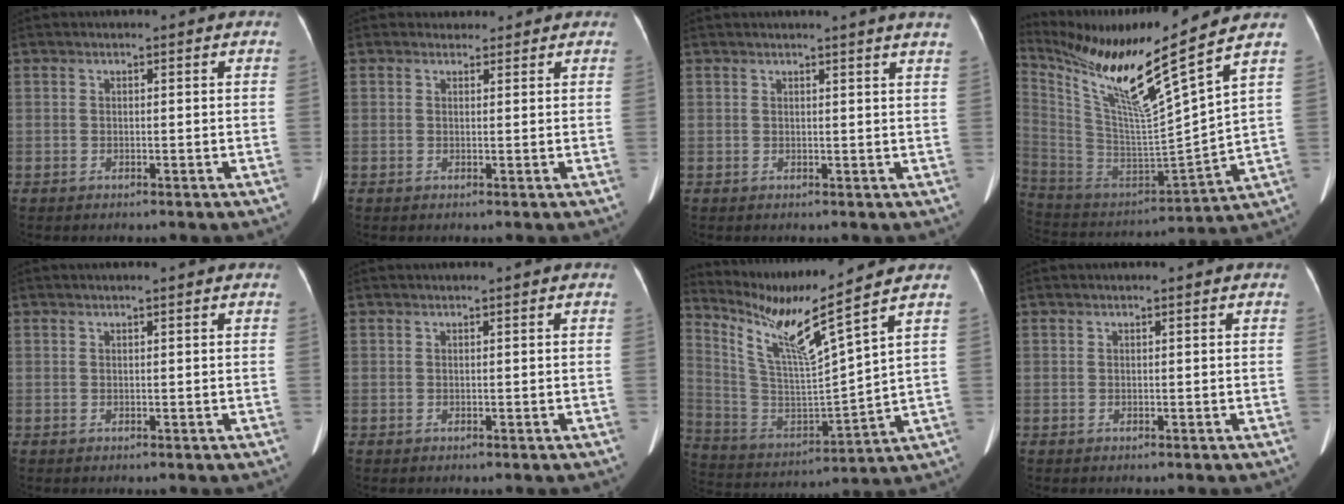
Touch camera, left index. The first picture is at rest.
{"total": 2.2, "force": [1.8, 1.2, -0.2], "torque": [0.009, 0.011, 0.021]}
{"total": 4.3, "force": [3.7, -1.0, 1.9], "torque": [-0.026, -0.003, 0.027]}
{"total": 19.4, "force": [13.7, -2.4, 13.5], "torque": [-0.257, -0.041, 0.243]}
{"total": 1.4, "force": [1.1, -0.2, 0.7], "torque": [-0.015, 0.009, 0.016]}
{"total": 0.7, "force": [0.6, -0.1, 0.3], "torque": [-0.006, 0.010, 0.018]}
{"total": 13.8, "force": [10.4, -2.1, 8.7], "torque": [-0.176, -0.022, 0.203]}
{"total": 0.6, "force": [0.5, -0.1, 0.3], "torque": [-0.010, 0.005, 0.011]}